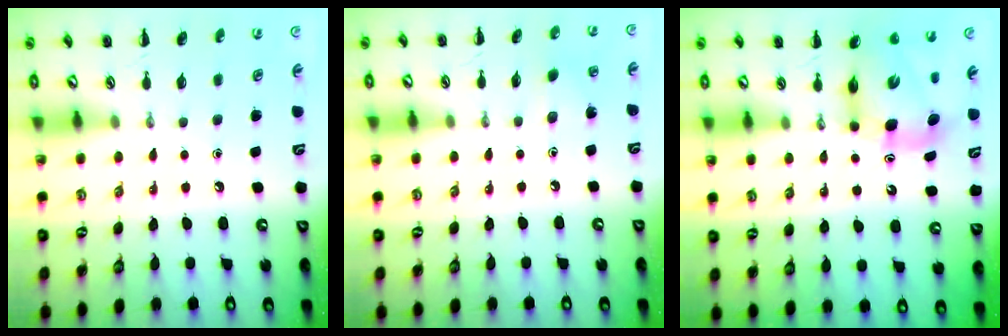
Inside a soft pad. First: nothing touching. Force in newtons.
{"total": 2.8, "press": 2.6, "slide": 0.9}
{"total": 8.4, "press": 8.0, "slide": 2.5}